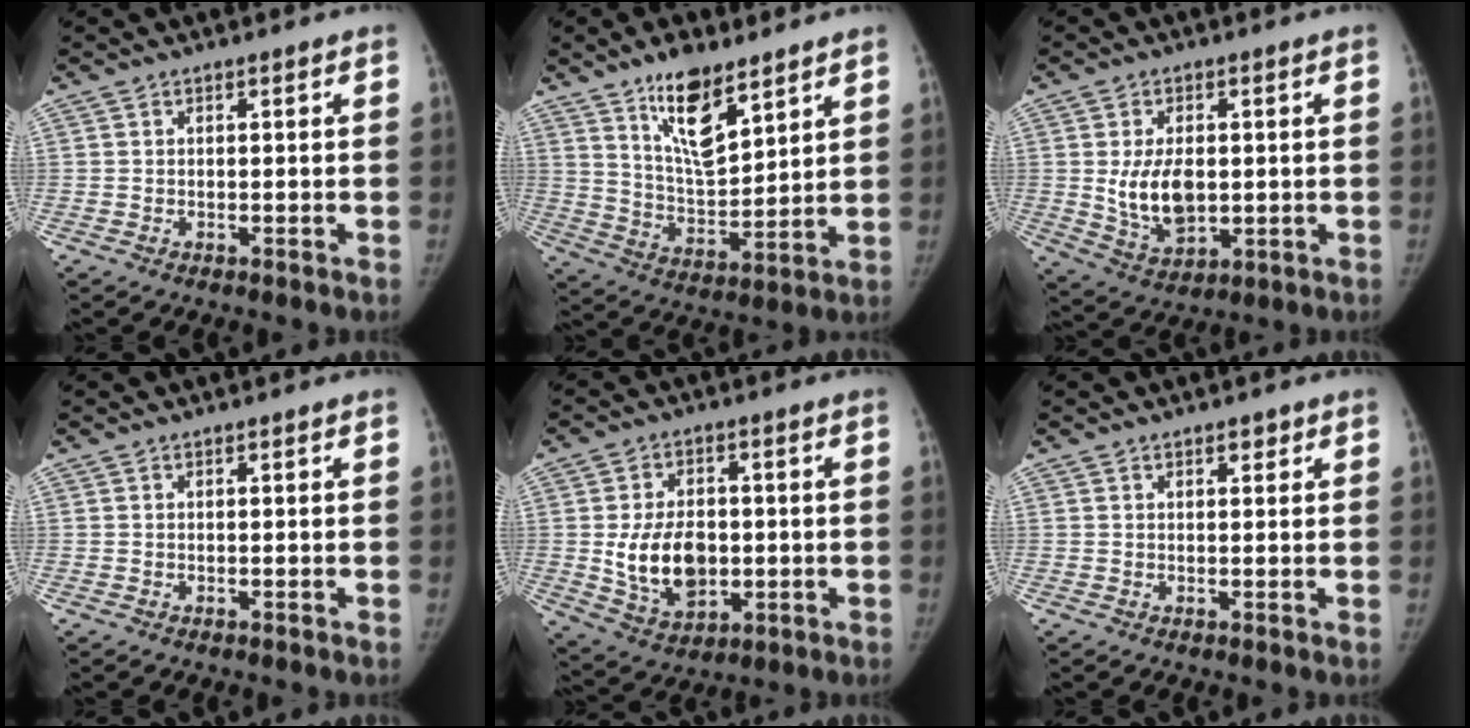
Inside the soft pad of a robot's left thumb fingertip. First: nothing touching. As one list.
[{"total": 13.0, "force": [8.3, 5.0, 8.6], "torque": [-0.123, -0.060, 0.154]}, {"total": 9.8, "force": [0.4, 6.1, 7.7], "torque": [-0.120, -0.012, 0.020]}, {"total": 0.0}, {"total": 12.4, "force": [-0.7, 8.5, 9.0], "torque": [-0.129, -0.004, 0.002]}, {"total": 1.6, "force": [1.0, 0.9, 0.9], "torque": [-0.002, -0.003, 0.012]}]